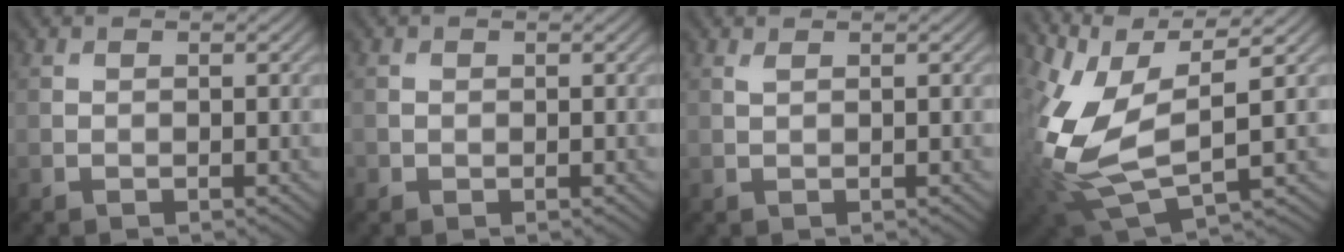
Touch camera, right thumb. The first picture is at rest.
{"total": 0.6, "force": [-0.1, 0.6, 0.1], "torque": [0.000, -0.004, -0.003]}
{"total": 0.7, "force": [0.4, 0.1, 0.5], "torque": [-0.013, 0.003, 0.009]}
{"total": 13.2, "force": [0.9, 6.3, 11.5], "torque": [-0.284, -0.017, 0.025]}